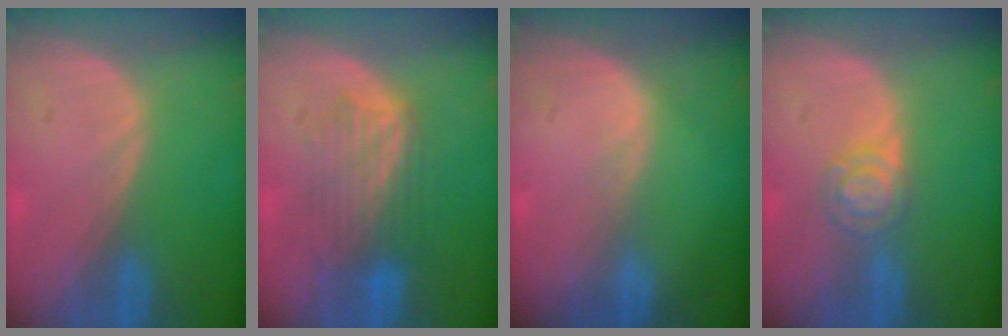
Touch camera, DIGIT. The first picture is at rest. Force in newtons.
{"total": 6.3, "press": 6.3, "slide": 0.6}
{"total": 0.6, "press": 0.6, "slide": 0.1}
{"total": 4.1, "press": 4.1, "slide": 0.1}